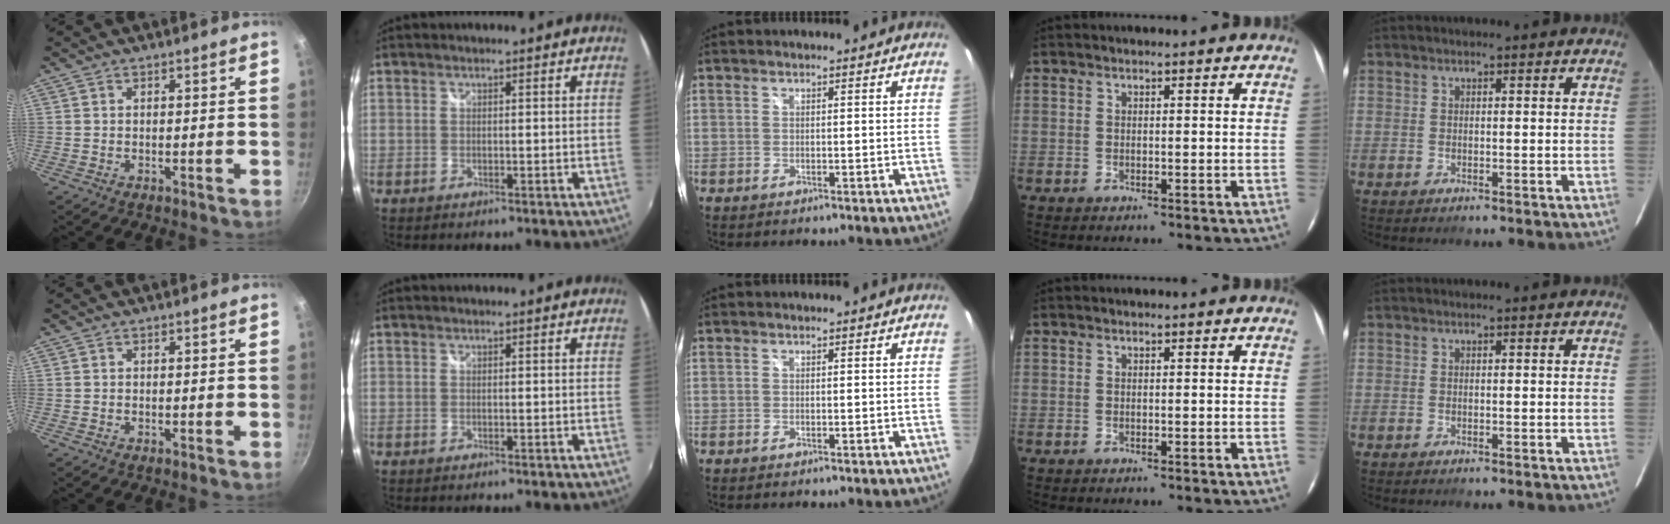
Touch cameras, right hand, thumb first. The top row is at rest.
{}